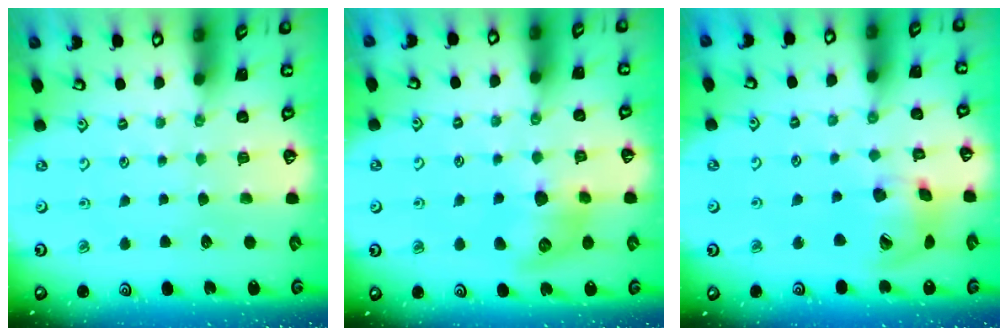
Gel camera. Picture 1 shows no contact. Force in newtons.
{"total": 12.2, "press": 12.1, "slide": 0.9}
{"total": 13.8, "press": 13.6, "slide": 1.8}